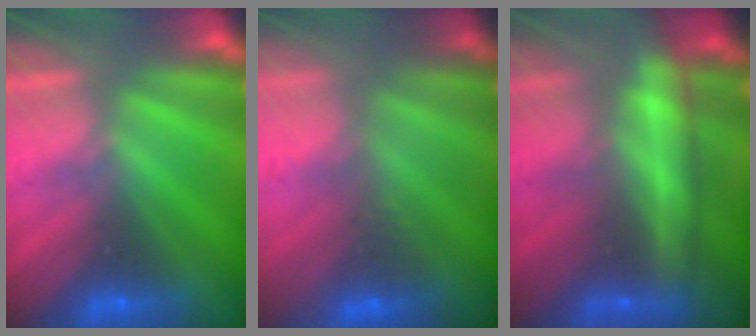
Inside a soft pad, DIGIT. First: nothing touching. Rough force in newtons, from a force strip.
{"total": 2.4}
{"total": 6.8}